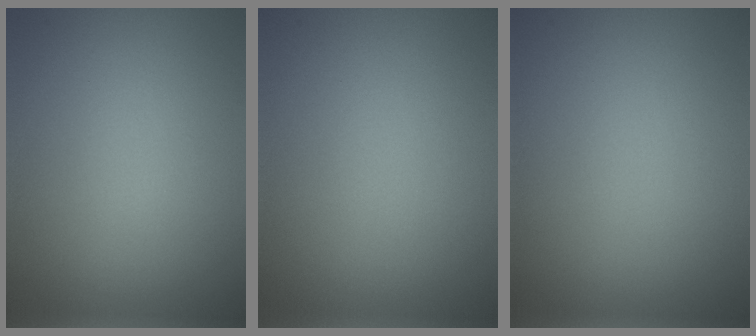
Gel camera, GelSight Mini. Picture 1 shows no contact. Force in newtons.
{"total": 0.0}
{"total": 0.0}